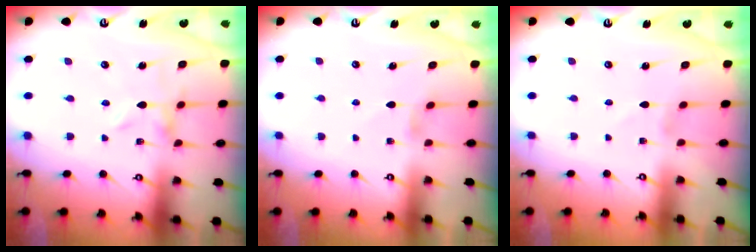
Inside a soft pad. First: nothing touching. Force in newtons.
{"total": 2.4, "press": 2.3, "slide": 0.4}
{"total": 1.2, "press": 1.2, "slide": 0.1}